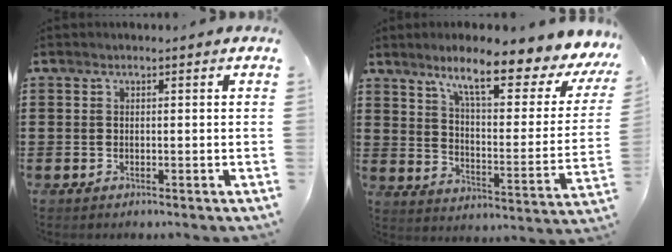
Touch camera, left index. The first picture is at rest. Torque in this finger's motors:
{"motor_torque": [2.13, -0.01, 1.05, 0.21]}